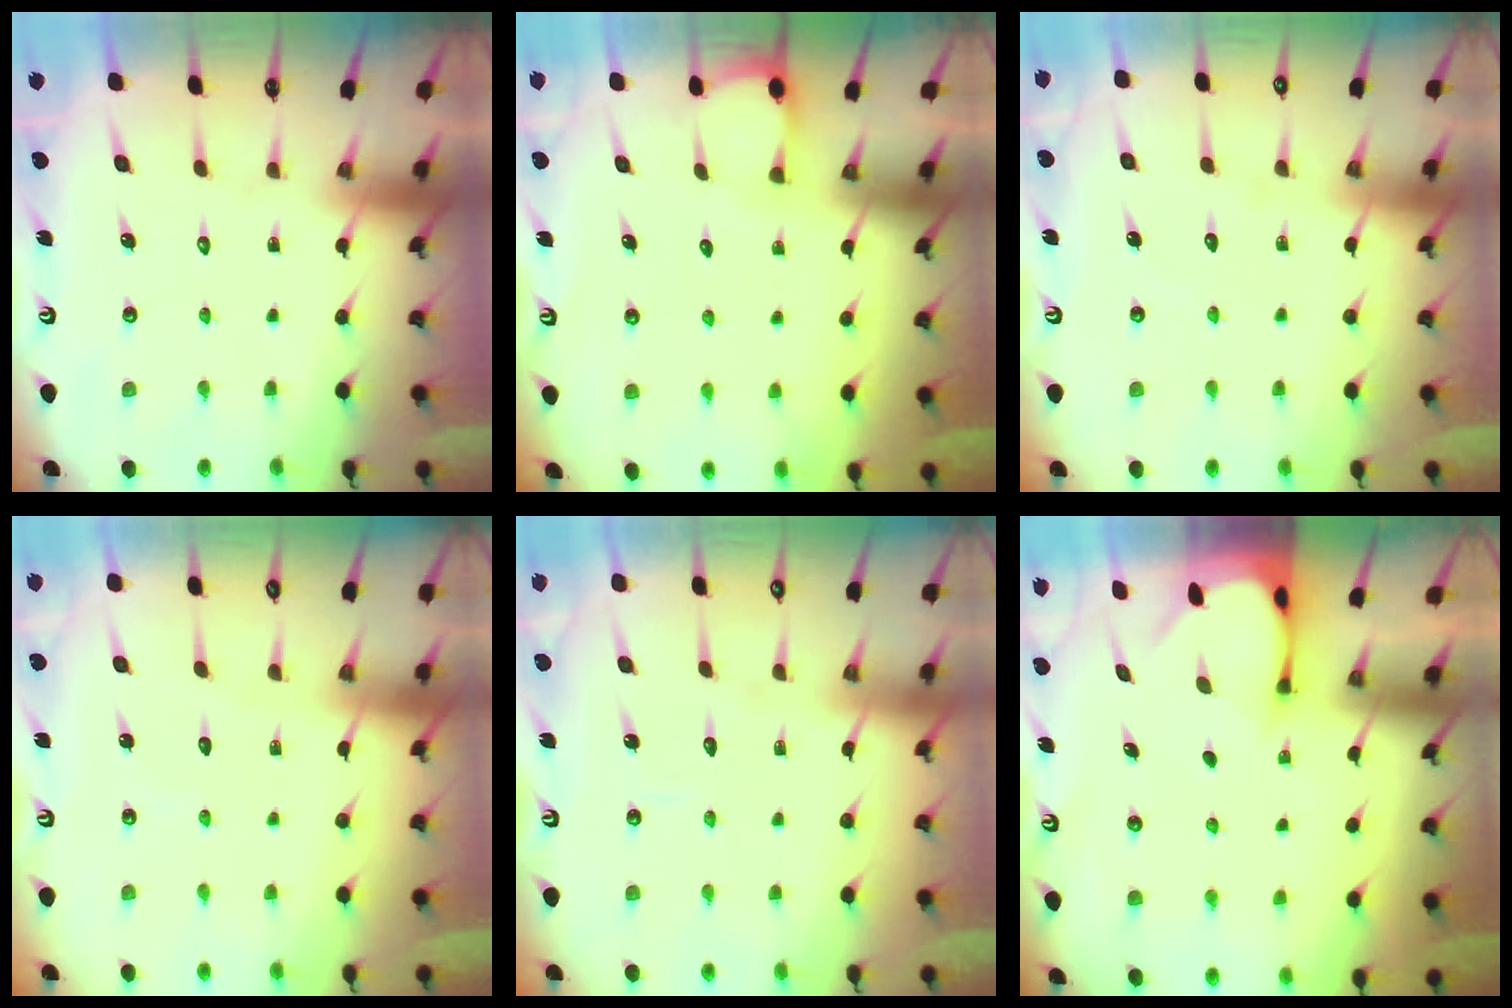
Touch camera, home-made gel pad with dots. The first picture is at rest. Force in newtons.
{"total": 2.5, "press": 2.4, "slide": 0.4}
{"total": 3.0, "press": 3.0, "slide": 0.3}
{"total": 2.4, "press": 2.4, "slide": 0.2}
{"total": 2.8, "press": 2.8, "slide": 0.3}
{"total": 2.4, "press": 2.3, "slide": 0.3}